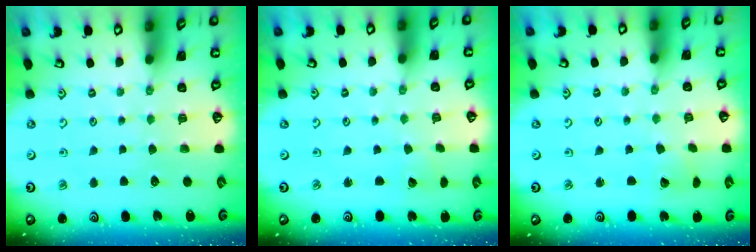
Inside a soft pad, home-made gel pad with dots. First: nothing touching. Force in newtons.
{"total": 1.8, "press": 1.8, "slide": 0.0}
{"total": 2.3, "press": 2.3, "slide": 0.0}